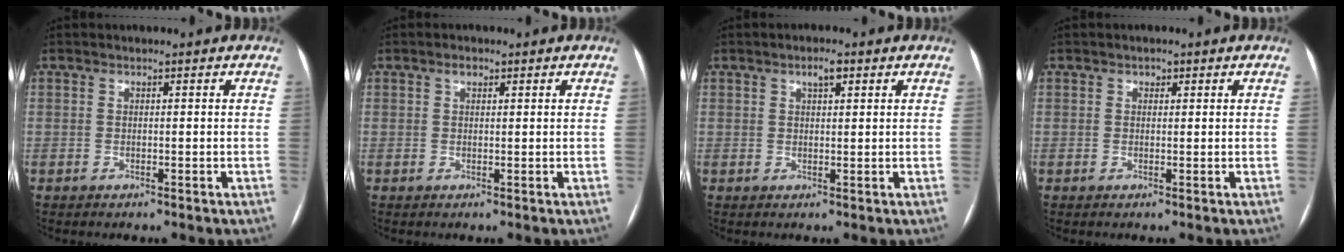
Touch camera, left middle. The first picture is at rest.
{"total": 1.2, "force": [0.7, 0.7, 0.7], "torque": [-0.014, 0.006, 0.011]}
{"total": 2.2, "force": [1.2, 0.7, 1.7], "torque": [-0.031, 0.005, 0.020]}
{"total": 1.2, "force": [0.7, 0.9, 0.4], "torque": [-0.004, -0.002, 0.009]}